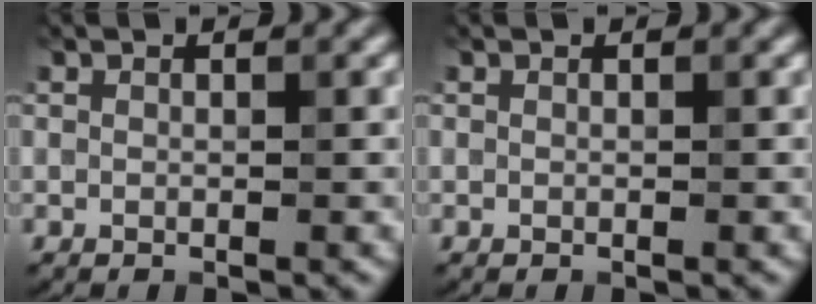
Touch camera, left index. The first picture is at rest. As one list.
[{"total": 0.0}]